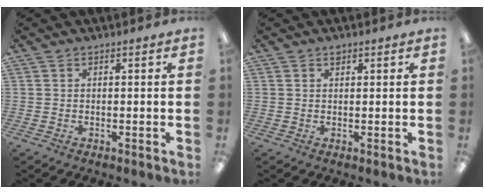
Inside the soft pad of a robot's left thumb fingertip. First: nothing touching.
{"total": 1.1, "force": [0.8, 0.5, 0.5], "torque": [-0.004, -0.004, 0.014]}